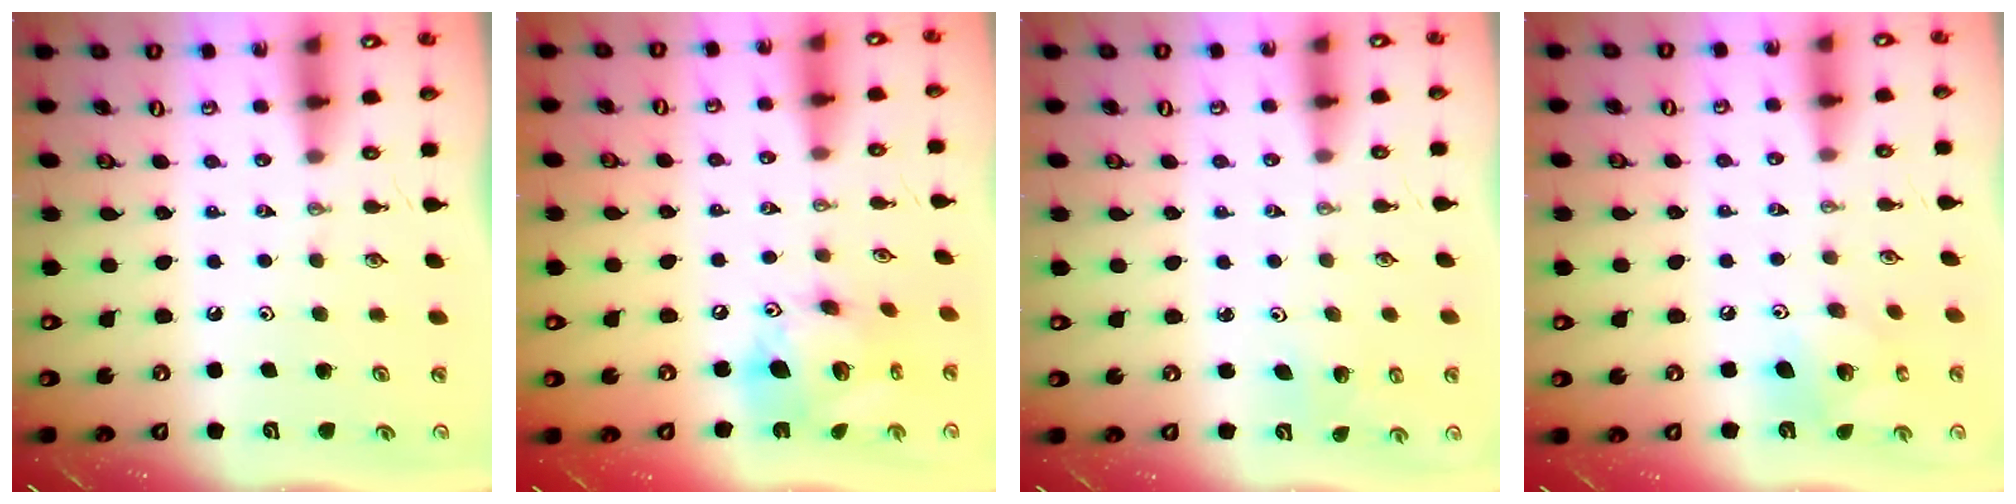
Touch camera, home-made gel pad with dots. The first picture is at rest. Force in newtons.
{"total": 16.8, "press": 16.7, "slide": 1.8}
{"total": 1.1, "press": 1.1, "slide": 0.1}
{"total": 10.6, "press": 10.5, "slide": 0.9}